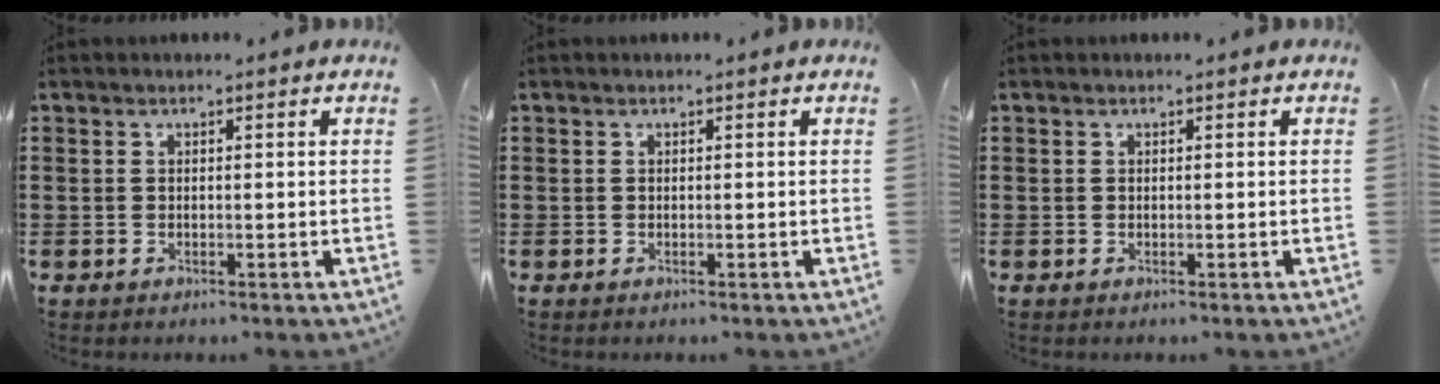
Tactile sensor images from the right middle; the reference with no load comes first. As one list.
[{"total": 0.0}, {"total": 0.0}]